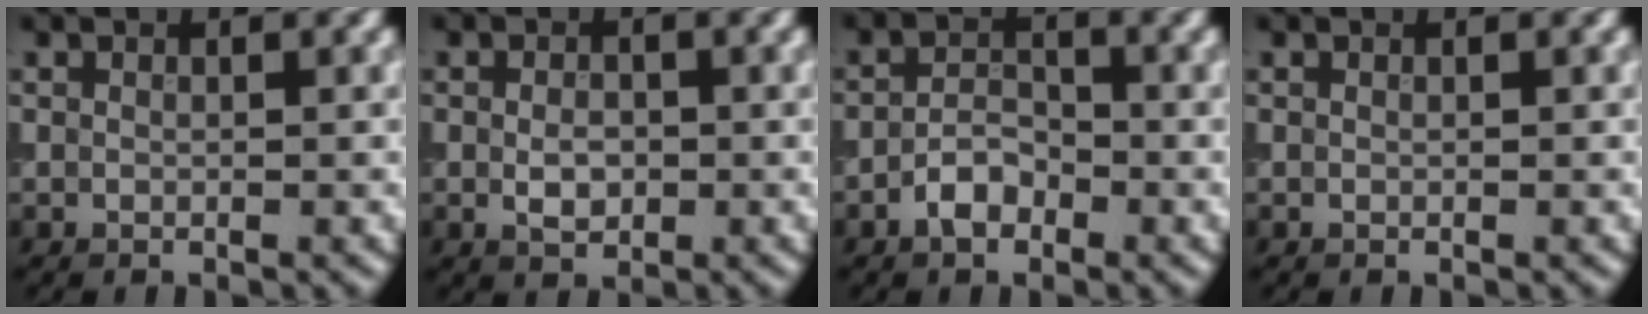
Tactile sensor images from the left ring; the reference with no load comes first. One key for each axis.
{"total": 2.1, "fx": -0.2, "fy": 1.4, "fz": 1.6, "tx": -0.029, "ty": -0.001, "tz": -0.003}
{"total": 2.6, "fx": -1.5, "fy": 1.4, "fz": 1.6, "tx": -0.025, "ty": 0.008, "tz": -0.031}
{"total": 0.0}